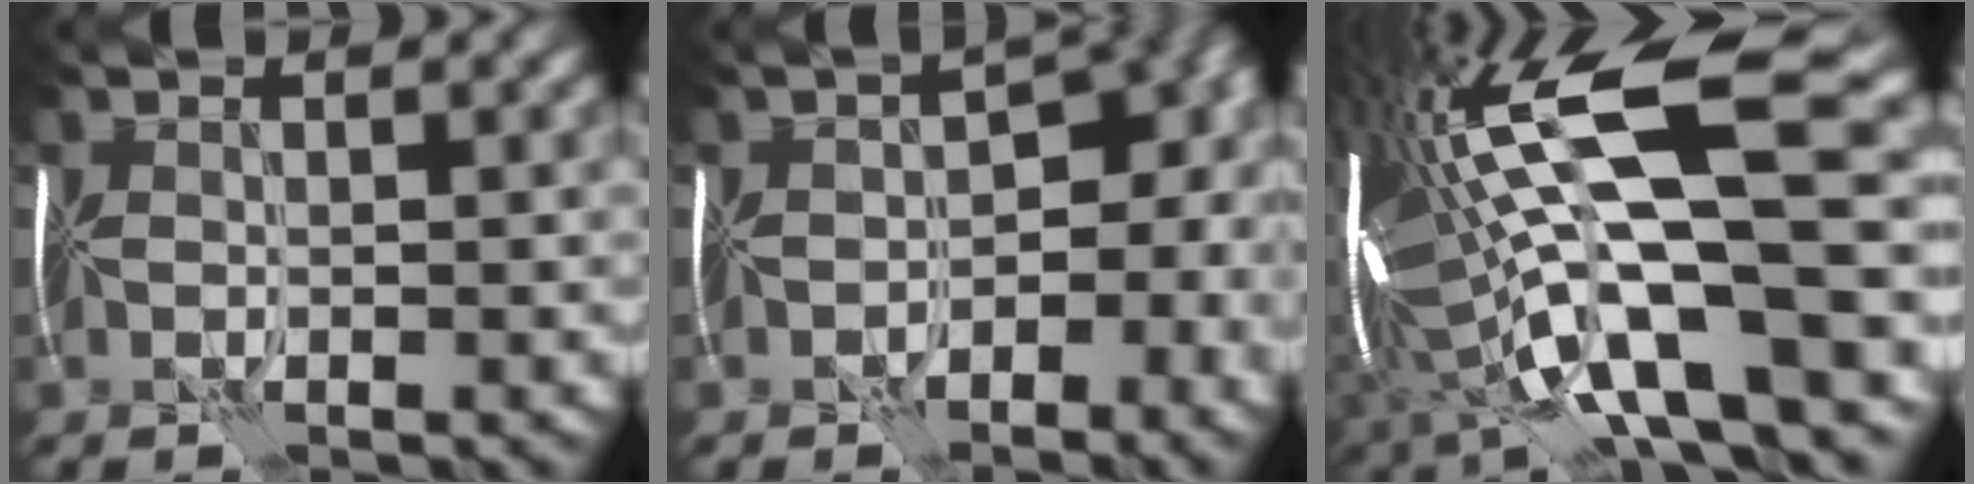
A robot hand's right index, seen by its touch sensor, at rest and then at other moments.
{"total": 8.0, "force": [-1.9, 5.0, 5.9], "torque": [-0.044, -0.001, -0.031]}
{"total": 17.7, "force": [-0.2, 5.2, 16.9], "torque": [-0.312, 0.006, -0.002]}